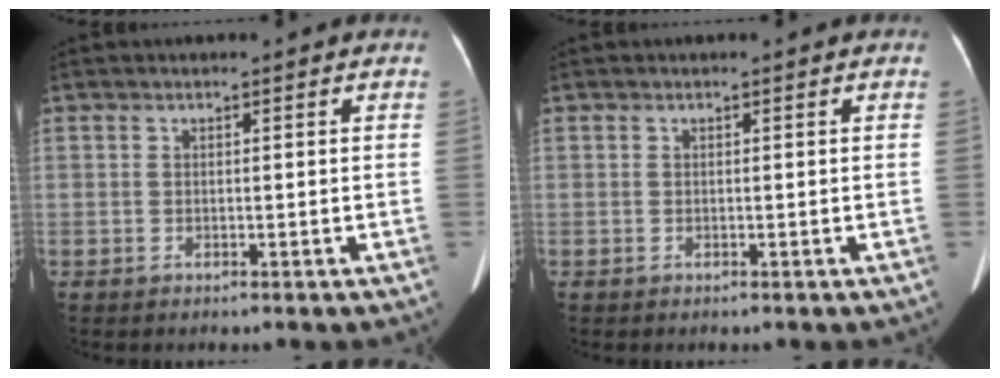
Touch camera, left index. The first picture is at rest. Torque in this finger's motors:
{"motor_torque": [-0.02, -0.05, -0.03, 0.00]}